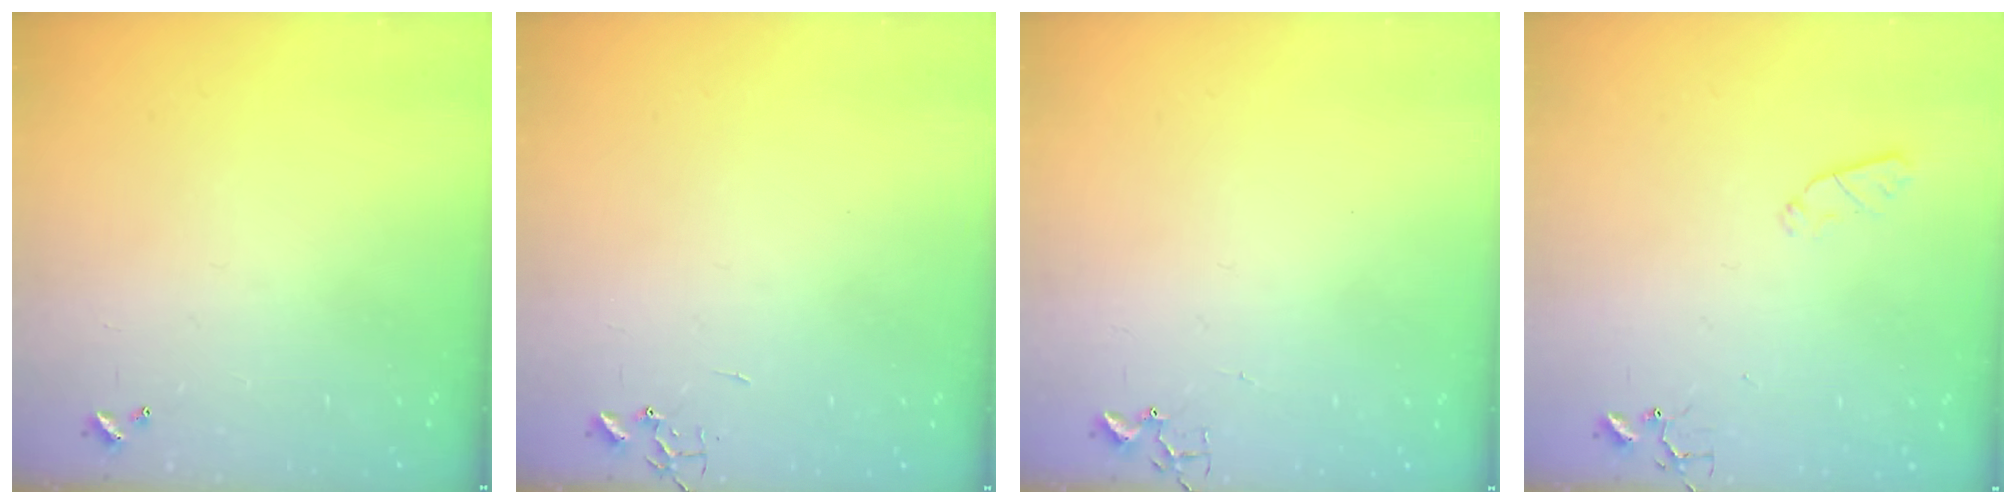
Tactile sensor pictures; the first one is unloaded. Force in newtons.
{"total": 0.0}
{"total": 1.9, "press": 1.9, "slide": 0.2}
{"total": 4.5, "press": 4.5, "slide": 0.4}